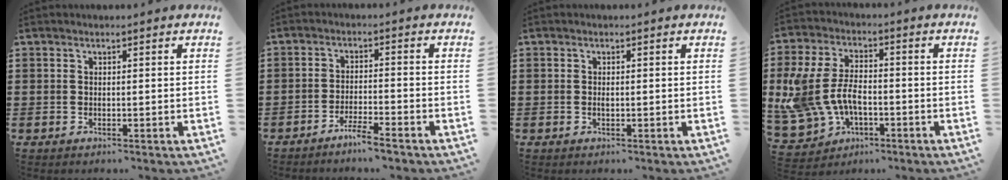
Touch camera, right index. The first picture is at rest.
{"total": 3.7, "force": [-3.4, -0.4, 1.4], "torque": [-0.031, -0.002, -0.067]}
{"total": 0.7, "force": [-0.1, 0.3, 0.7], "torque": [-0.016, -0.002, -0.001]}
{"total": 9.5, "force": [-1.8, 6.3, 6.9], "torque": [-0.190, 0.002, -0.040]}